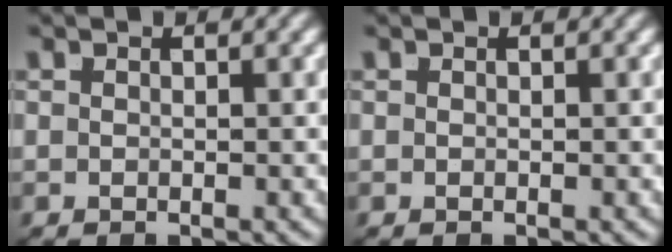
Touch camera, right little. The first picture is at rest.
{"total": 0.0}